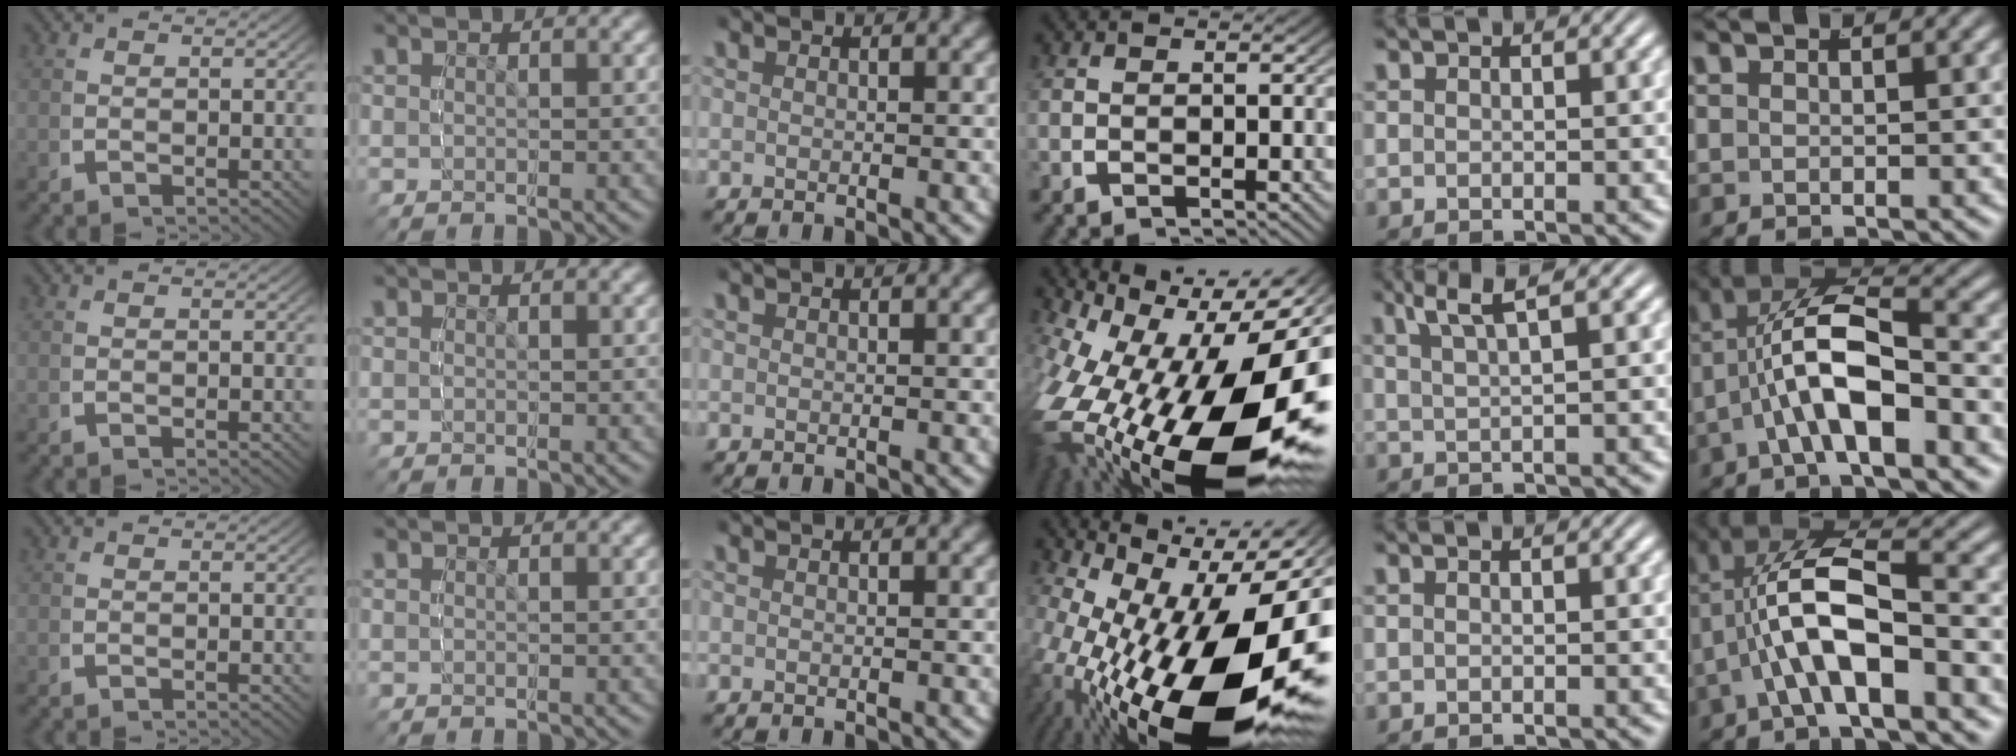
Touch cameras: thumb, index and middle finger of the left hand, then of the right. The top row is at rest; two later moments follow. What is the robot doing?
{"motion": "grasp_and_lifting", "object": "button"}